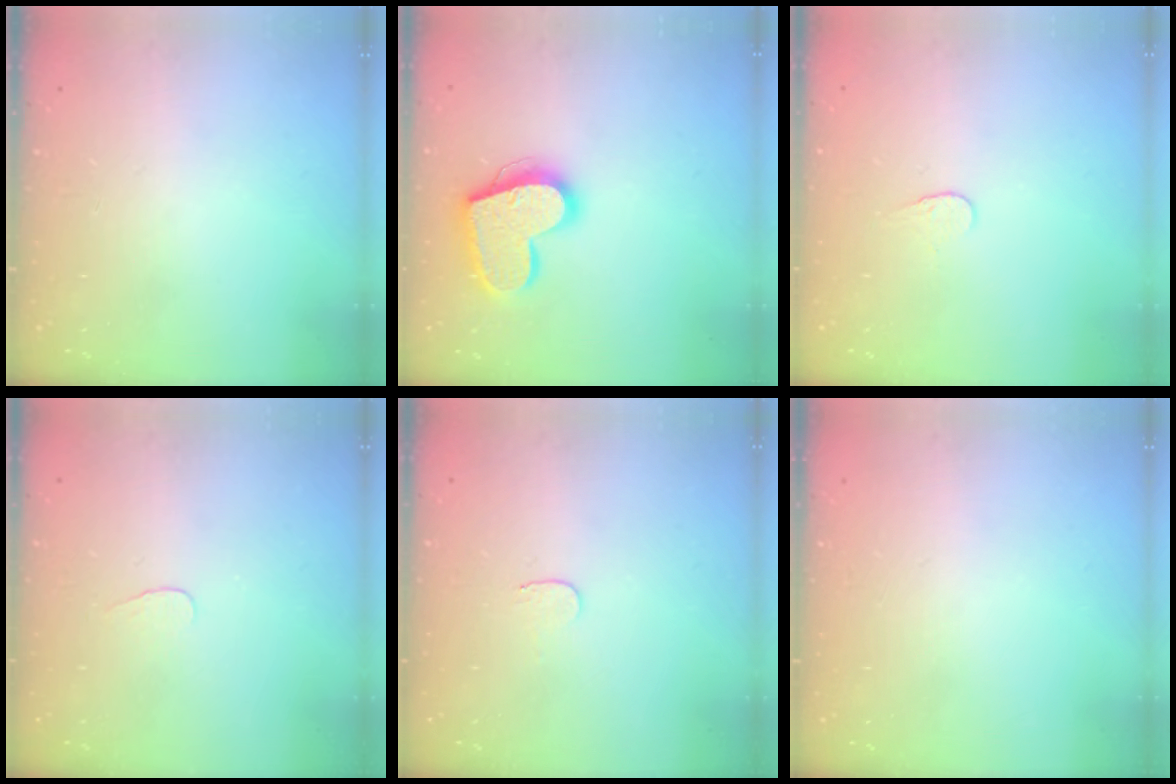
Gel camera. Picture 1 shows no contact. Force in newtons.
{"total": 17.9, "press": 17.9, "slide": 1.3}
{"total": 3.8, "press": 3.8, "slide": 0.3}
{"total": 2.8, "press": 2.7, "slide": 0.3}
{"total": 3.4, "press": 3.4, "slide": 0.4}
{"total": 0.0}